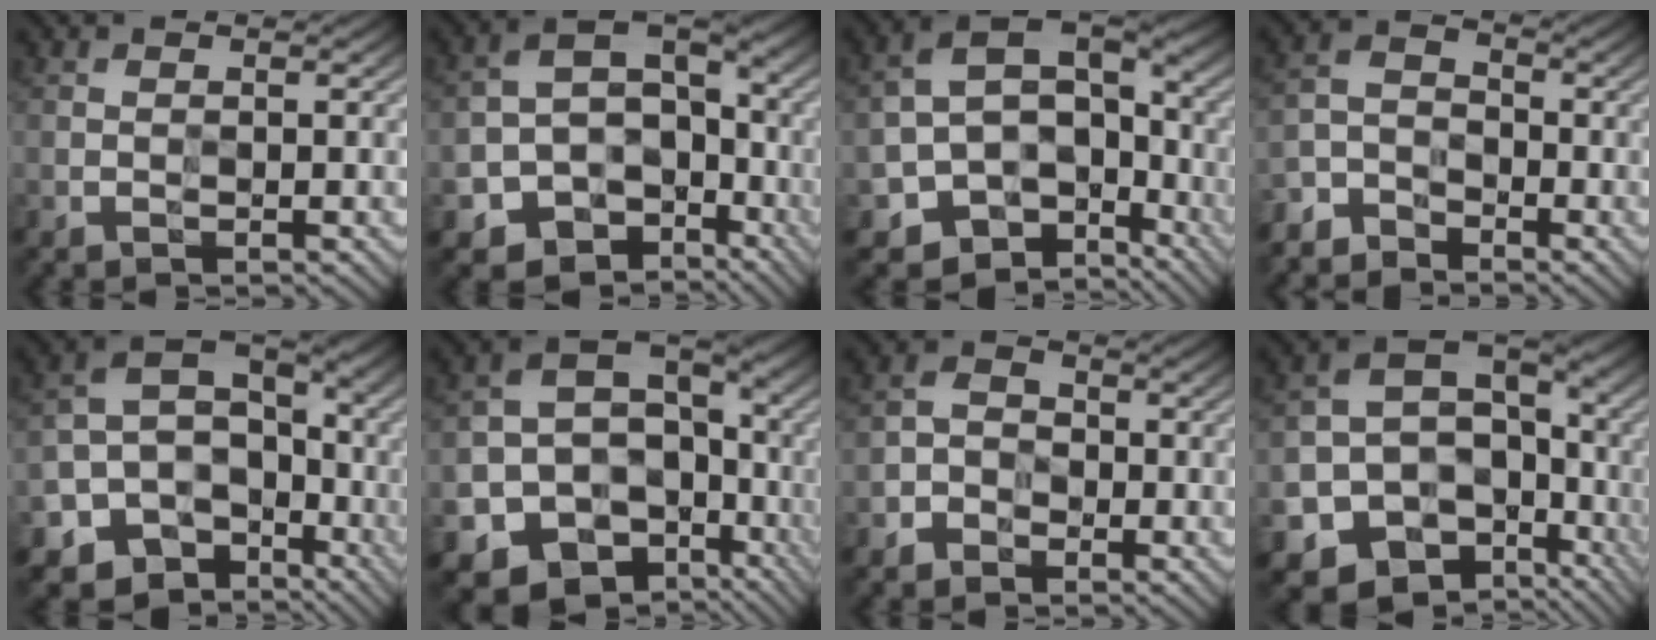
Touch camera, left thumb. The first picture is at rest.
{"total": 11.7, "force": [-5.5, 8.2, 6.1], "torque": [-0.103, -0.042, -0.089]}
{"total": 11.1, "force": [-4.9, 7.7, 6.3], "torque": [-0.109, -0.034, -0.077]}
{"total": 5.6, "force": [-4.7, 3.0, 0.9], "torque": [-0.015, -0.005, -0.108]}
{"total": 12.1, "force": [-5.8, 8.9, 5.7], "torque": [-0.111, -0.037, -0.088]}
{"total": 15.4, "force": [-5.5, 12.0, 7.9], "torque": [-0.137, -0.041, -0.071]}
{"total": 3.1, "force": [-1.8, 2.4, 0.8], "torque": [-0.008, -0.002, -0.047]}
{"total": 14.4, "force": [-5.4, 11.0, 7.5], "torque": [-0.135, -0.049, -0.069]}